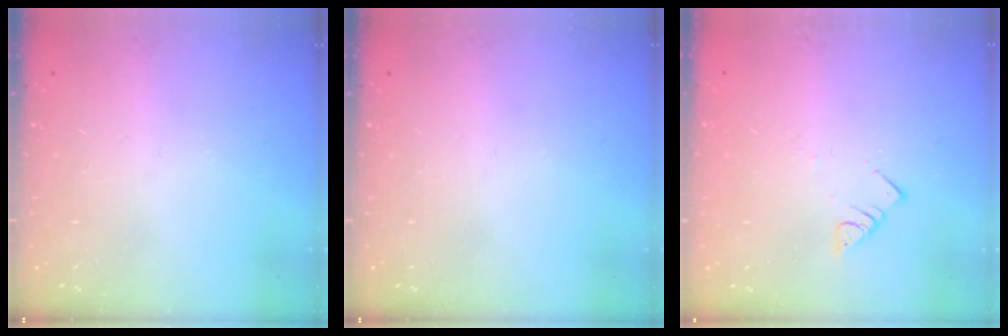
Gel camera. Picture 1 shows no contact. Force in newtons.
{"total": 0.0}
{"total": 3.0, "press": 3.0, "slide": 0.1}